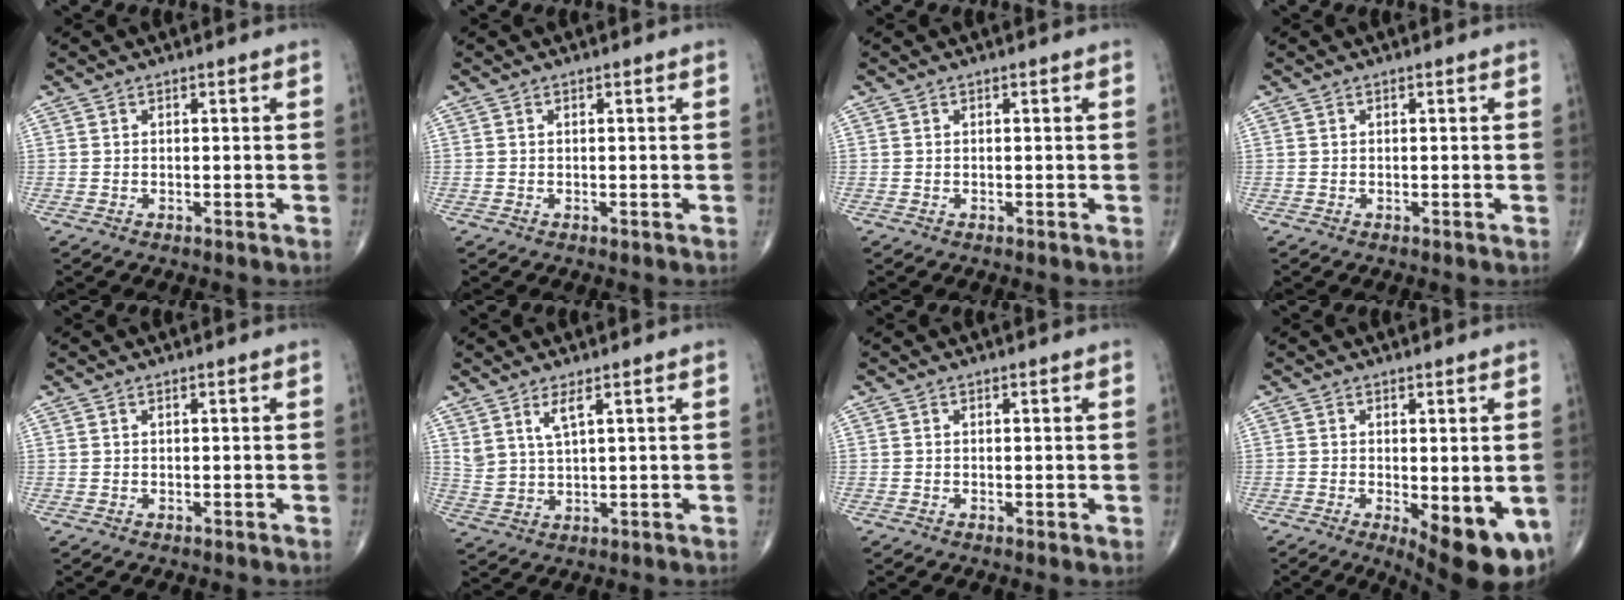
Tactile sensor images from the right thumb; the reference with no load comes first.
{"total": 0.0}
{"total": 0.0}
{"total": 0.0}
{"total": 0.0}
{"total": 3.3, "force": [1.9, 0.9, 2.5], "torque": [-0.055, -0.013, 0.043]}
{"total": 0.7, "force": [0.0, 0.1, 0.6], "torque": [-0.012, -0.004, 0.000]}
{"total": 11.9, "force": [-3.6, 4.1, 10.5], "torque": [-0.127, -0.021, -0.038]}